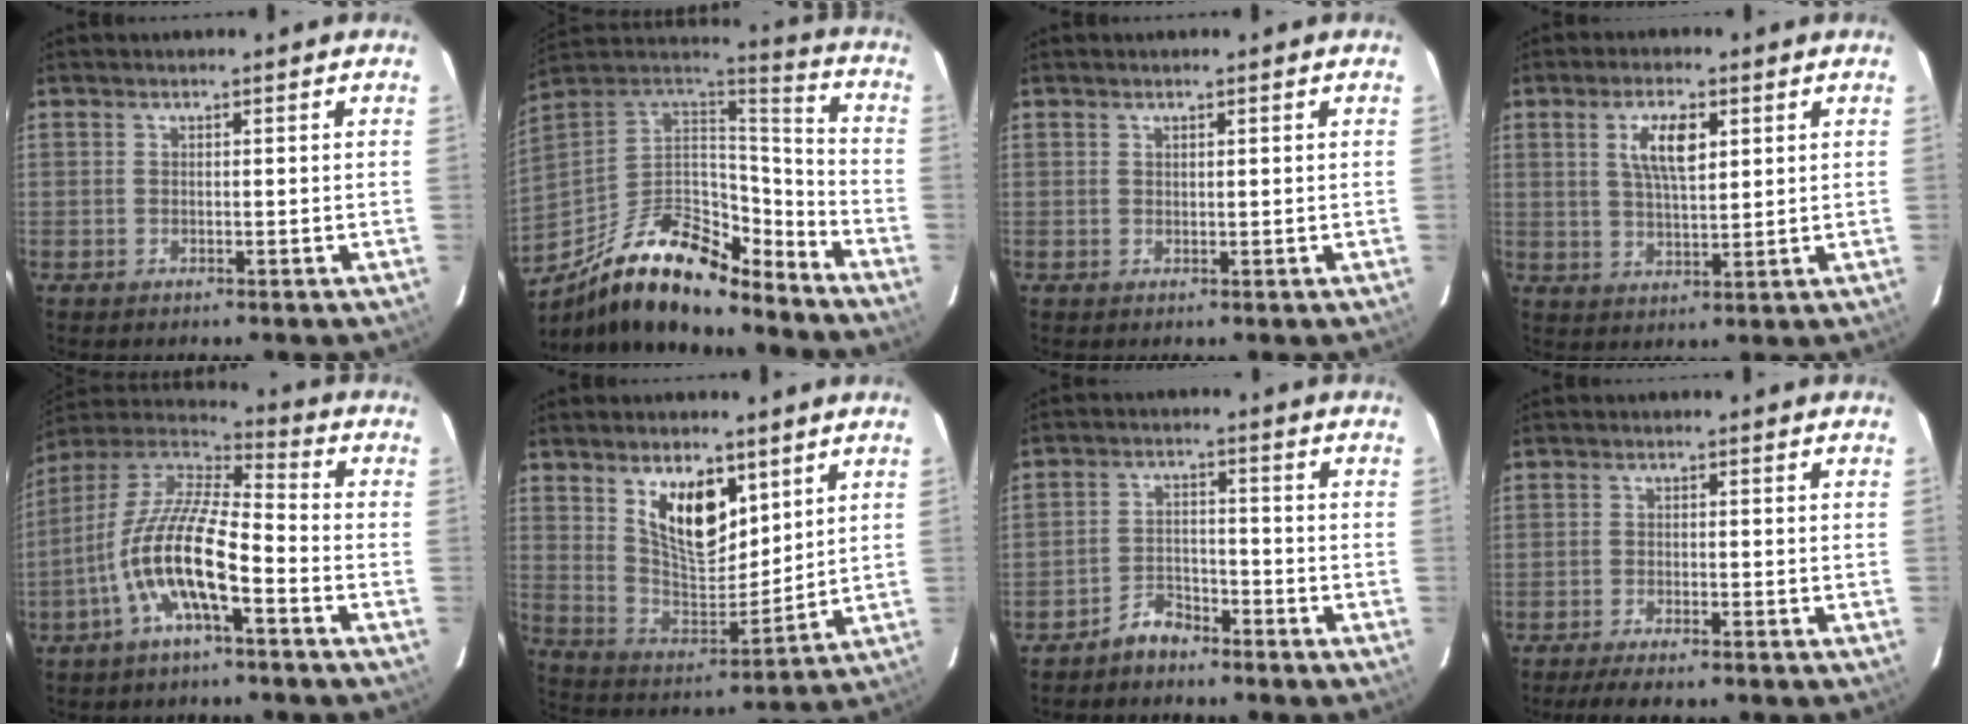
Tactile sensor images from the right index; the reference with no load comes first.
{"total": 21.8, "force": [-15.3, 7.9, 13.4], "torque": [-0.251, -0.005, -0.266]}
{"total": 0.5, "force": [0.4, 0.2, 0.2], "torque": [-0.003, 0.002, 0.009]}
{"total": 6.9, "force": [2.5, 2.7, 5.9], "torque": [-0.106, 0.005, 0.049]}
{"total": 15.1, "force": [-5.9, 4.0, 13.3], "torque": [-0.259, -0.004, -0.120]}
{"total": 12.8, "force": [6.6, 6.2, 9.1], "torque": [-0.158, -0.003, 0.133]}
{"total": 4.6, "force": [-3.9, 2.3, 1.0], "torque": [-0.028, 0.015, -0.068]}
{"total": 5.4, "force": [-4.5, 0.9, 3.0], "torque": [-0.071, -0.017, -0.077]}